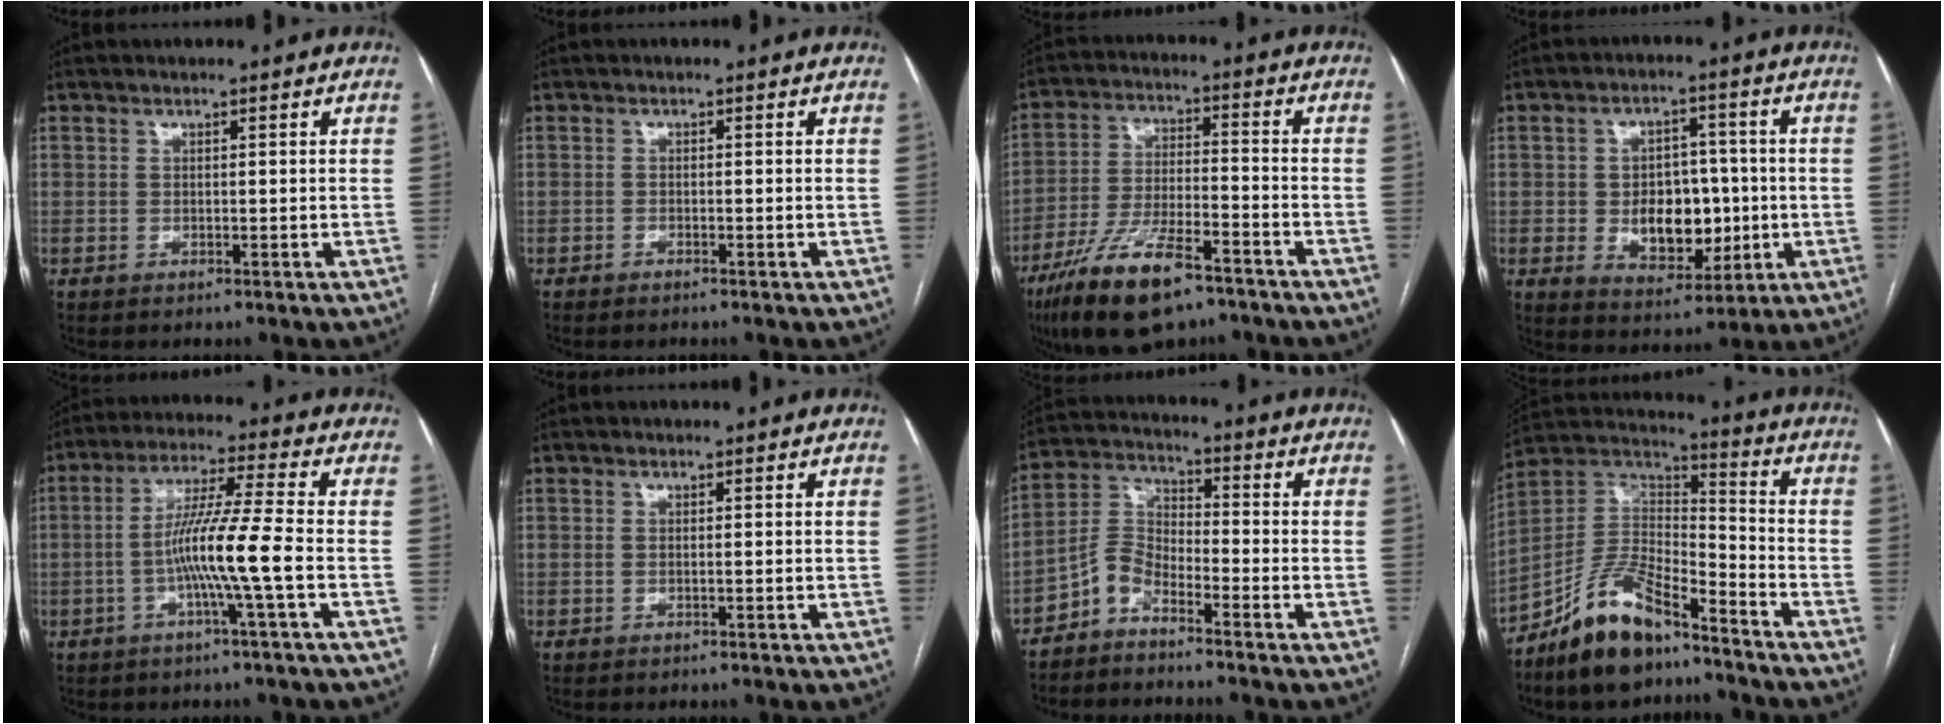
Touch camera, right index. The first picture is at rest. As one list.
[{"total": 0.6, "force": [-0.6, 0.1, 0.2], "torque": [-0.008, -0.001, -0.010]}, {"total": 14.6, "force": [-9.7, 4.0, 10.2], "torque": [-0.201, -0.018, -0.170]}, {"total": 10.8, "force": [-0.9, 7.2, 7.9], "torque": [-0.127, 0.015, 0.000]}, {"total": 9.6, "force": [-2.5, -1.4, 9.2], "torque": [-0.174, 0.002, -0.050]}, {"total": 0.0}, {"total": 5.3, "force": [-4.2, 1.9, 2.5], "torque": [-0.057, 0.006, -0.093]}, {"total": 13.4, "force": [-10.2, 4.2, 7.6], "torque": [-0.145, 0.021, -0.190]}]